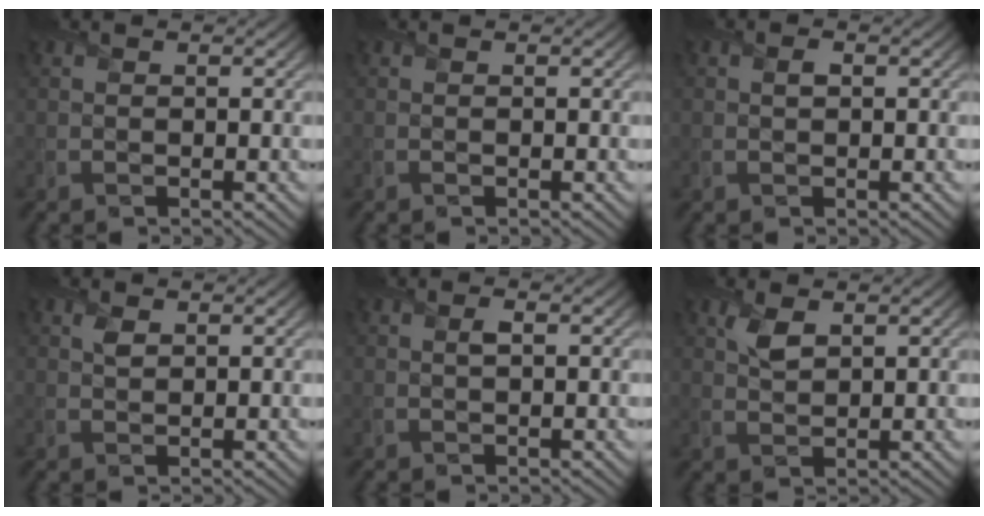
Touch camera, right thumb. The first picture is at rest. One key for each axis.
{"total": 0.0}
{"total": 0.9, "fx": 0.1, "fy": 0.6, "fz": 0.6, "tx": -0.013, "ty": 0.001, "tz": 0.001}
{"total": 1.3, "fx": 0.9, "fy": 0.6, "fz": 0.7, "tx": -0.020, "ty": 0.002, "tz": 0.016}
{"total": 0.9, "fx": 0.2, "fy": 0.3, "fz": 0.8, "tx": -0.017, "ty": 0.003, "tz": 0.003}
{"total": 2.6, "fx": 1.5, "fy": 1.1, "fz": 1.8, "tx": -0.047, "ty": 0.003, "tz": 0.031}